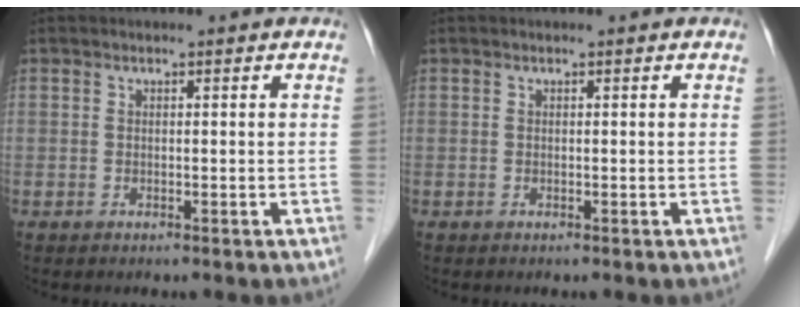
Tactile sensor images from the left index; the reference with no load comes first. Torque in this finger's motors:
{"motor_torque": [-0.02, -0.02, 0.02, 0.00]}